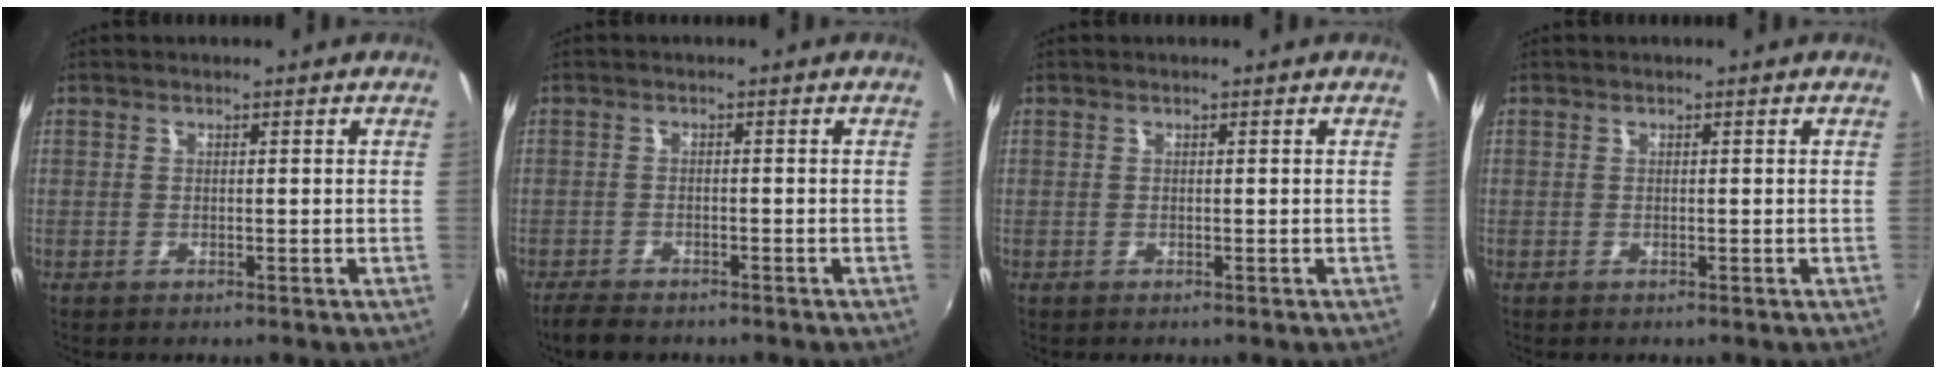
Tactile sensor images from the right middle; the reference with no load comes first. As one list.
[{"total": 4.5, "force": [-3.8, 1.4, 1.9], "torque": [-0.053, -0.018, -0.070]}, {"total": 0.0}, {"total": 0.0}]